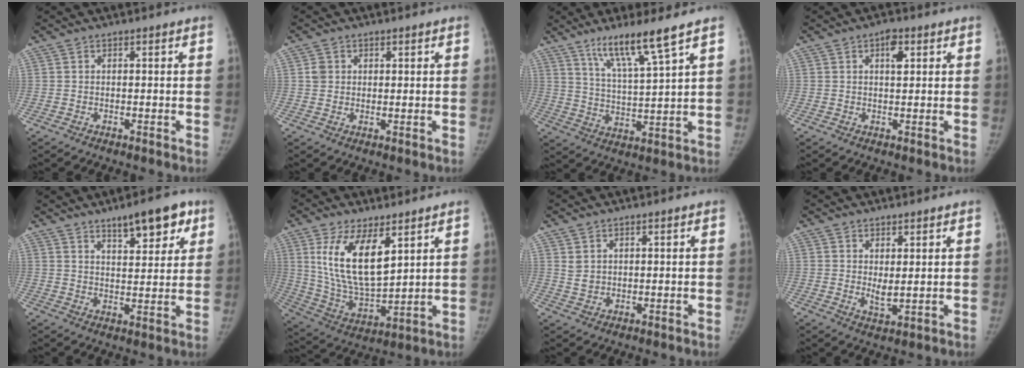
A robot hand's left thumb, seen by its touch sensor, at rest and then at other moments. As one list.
[{"total": 2.6, "force": [1.0, 2.2, 0.9], "torque": [-0.002, -0.006, 0.017]}, {"total": 10.6, "force": [7.1, 0.2, 7.8], "torque": [-0.142, -0.045, 0.137]}, {"total": 3.5, "force": [1.5, 1.7, 2.6], "torque": [-0.030, -0.002, 0.020]}, {"total": 10.4, "force": [6.5, 3.6, 7.3], "torque": [-0.076, -0.031, 0.097]}, {"total": 15.6, "force": [6.6, 6.9, 12.4], "torque": [-0.213, -0.034, 0.142]}, {"total": 2.5, "force": [1.4, 1.7, 1.1], "torque": [-0.009, -0.011, 0.034]}, {"total": 3.6, "force": [1.0, 1.4, 3.2], "torque": [-0.052, -0.018, 0.024]}]